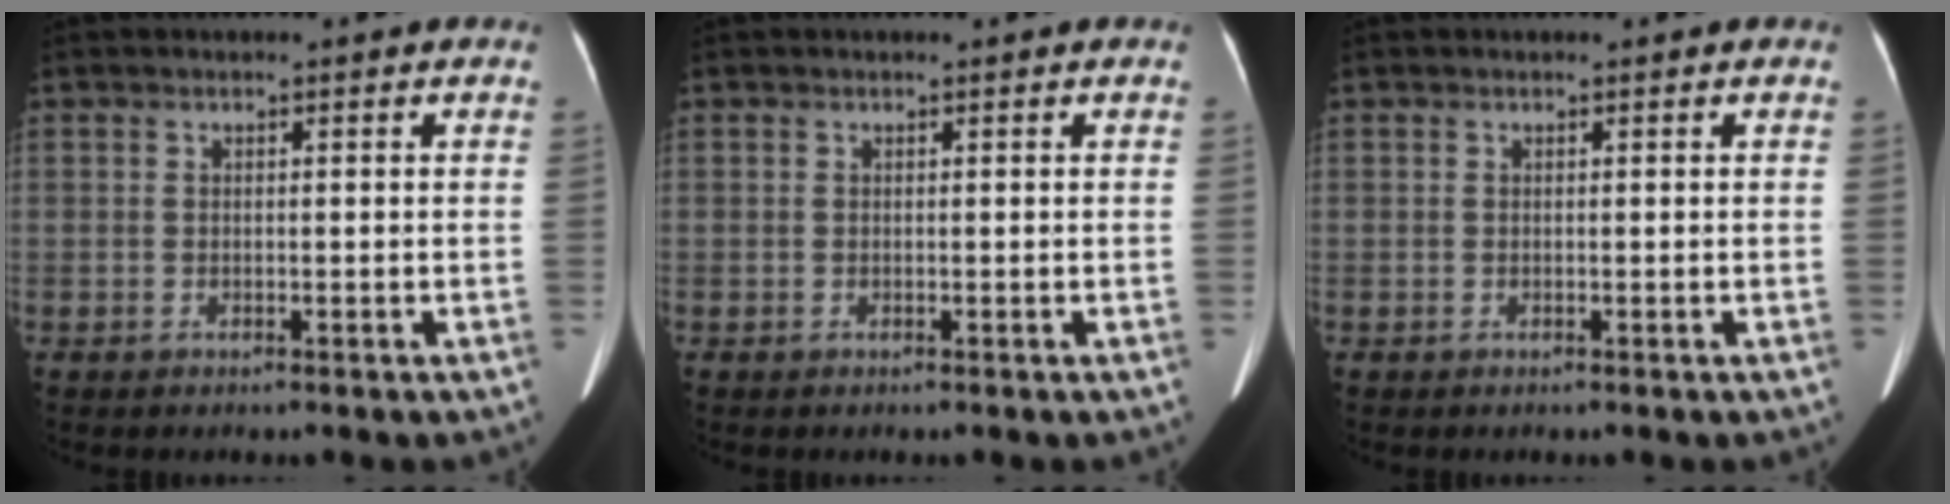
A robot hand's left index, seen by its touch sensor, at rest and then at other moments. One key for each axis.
{"total": 0.0}
{"total": 0.0}